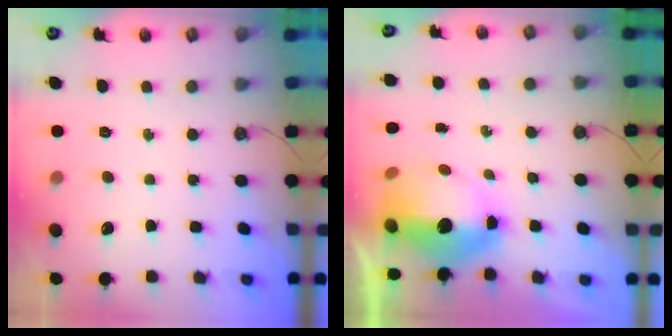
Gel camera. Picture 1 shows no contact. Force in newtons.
{"total": 11.7, "press": 11.0, "slide": 4.1}